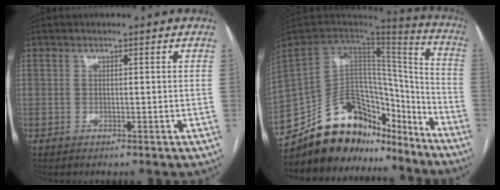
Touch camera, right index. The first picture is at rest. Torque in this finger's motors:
{"motor_torque": [0.69, -0.72, -0.59, -0.21]}